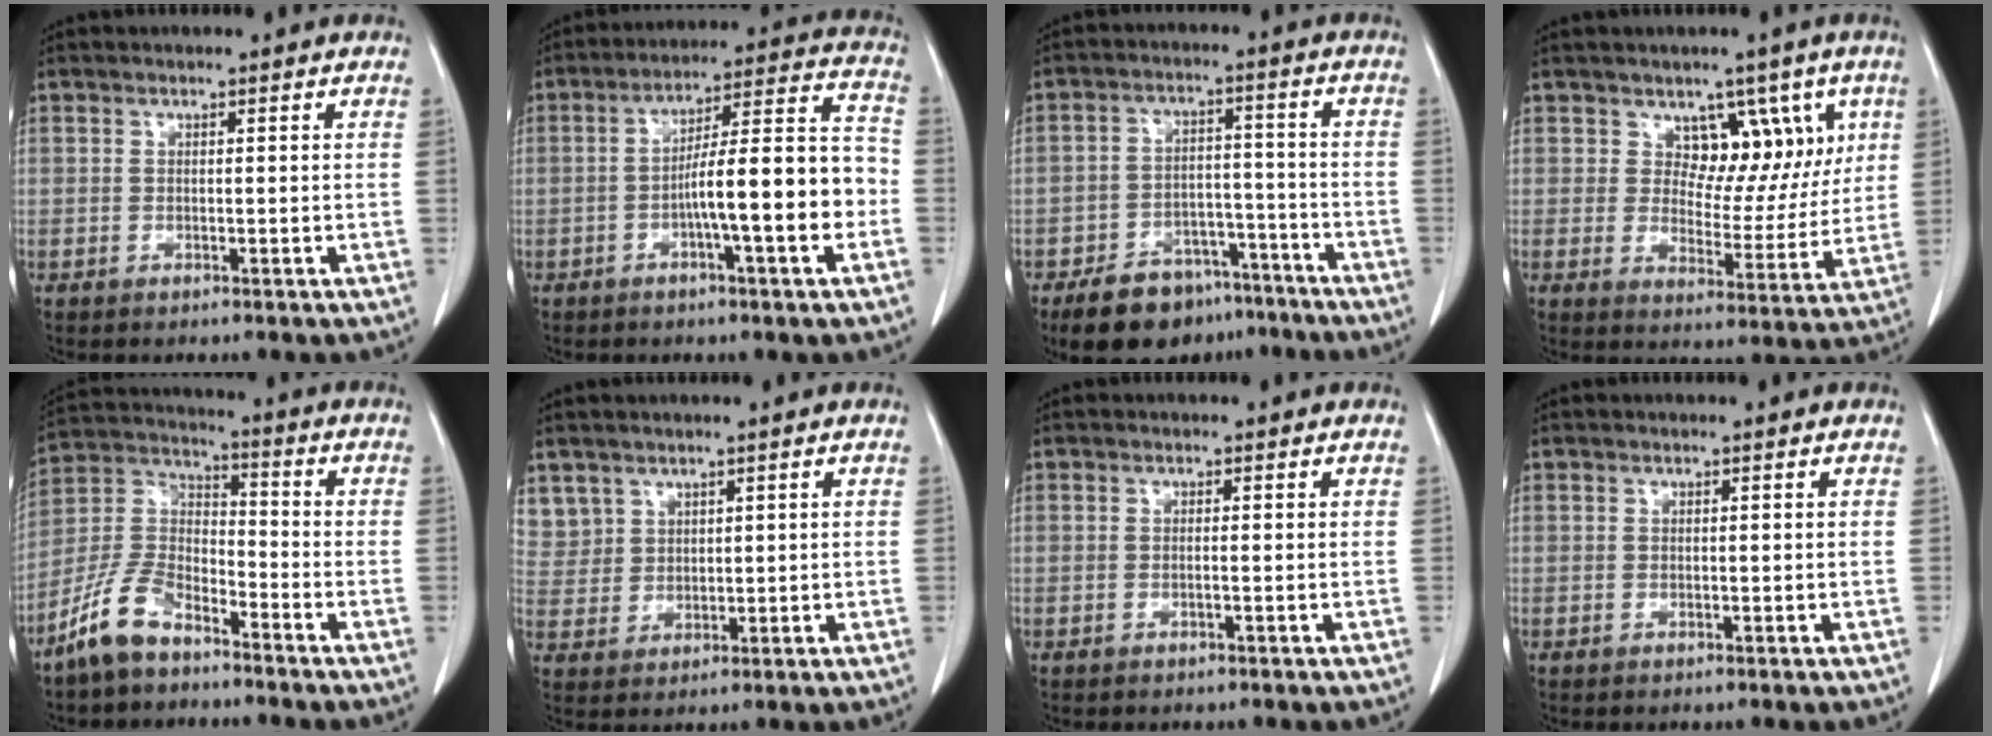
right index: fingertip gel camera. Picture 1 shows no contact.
{"total": 13.8, "force": [-3.5, 1.3, 13.3], "torque": [-0.204, 0.025, -0.055]}
{"total": 11.9, "force": [-8.8, 6.5, 4.5], "torque": [-0.058, 0.023, -0.136]}
{"total": 8.2, "force": [4.1, 5.7, 4.2], "torque": [-0.031, 0.010, 0.064]}
{"total": 10.1, "force": [-7.5, 4.2, 5.4], "torque": [-0.130, 0.005, -0.155]}
{"total": 6.1, "force": [3.9, 4.6, 0.3], "torque": [-0.006, 0.009, 0.091]}
{"total": 0.0}
{"total": 0.0}